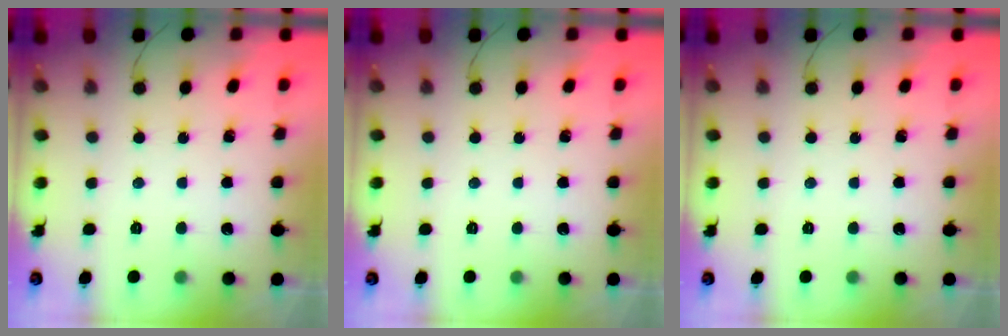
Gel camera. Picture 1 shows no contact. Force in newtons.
{"total": 0.0}
{"total": 0.0}